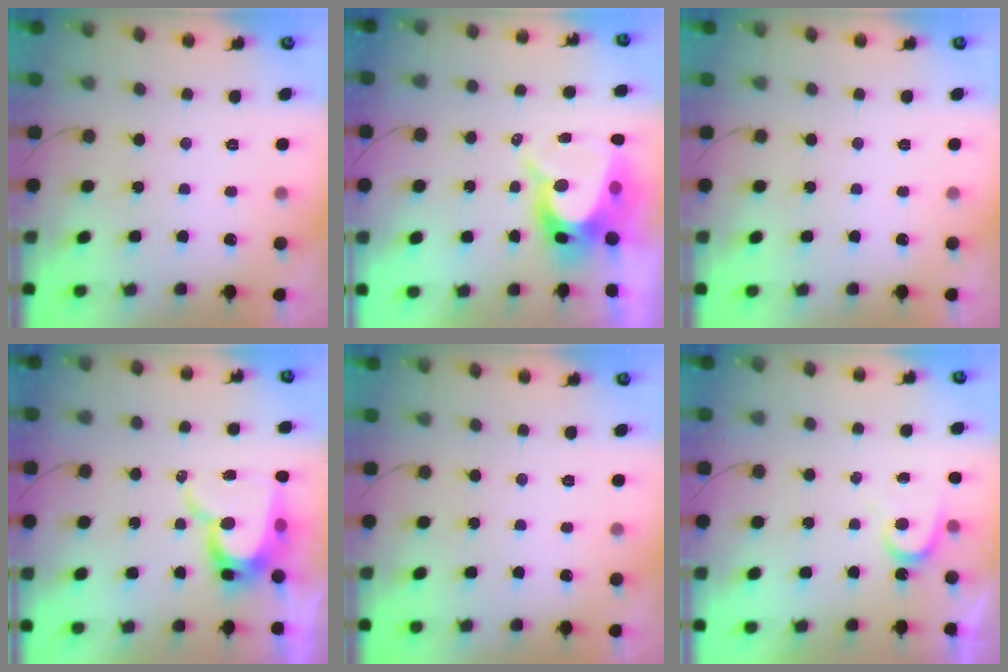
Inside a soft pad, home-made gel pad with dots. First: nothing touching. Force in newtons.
{"total": 10.6, "press": 10.6, "slide": 0.8}
{"total": 0.0}
{"total": 13.4, "press": 13.3, "slide": 1.1}
{"total": 0.0}
{"total": 5.1, "press": 5.0, "slide": 0.4}